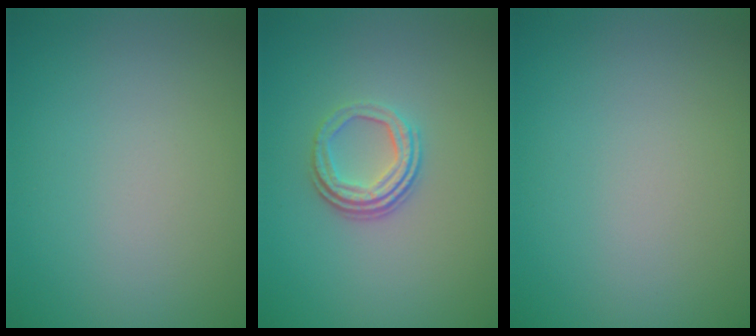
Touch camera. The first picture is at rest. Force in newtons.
{"total": 3.2, "press": 2.4, "slide": 2.1}
{"total": 0.0}